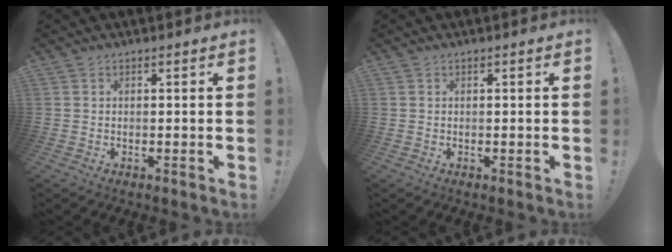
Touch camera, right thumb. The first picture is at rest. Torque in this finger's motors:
{"motor_torque": [0.10, 0.03, 0.31, -0.23, 0.13]}